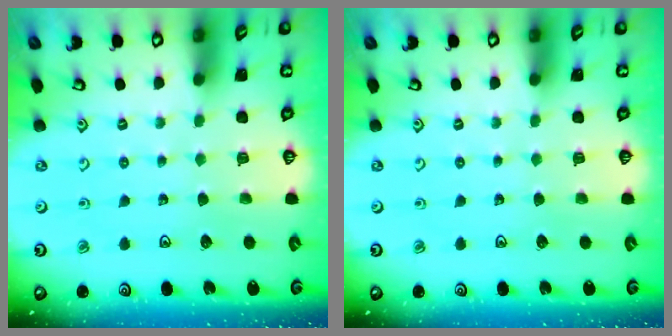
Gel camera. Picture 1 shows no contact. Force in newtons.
{"total": 0.0}